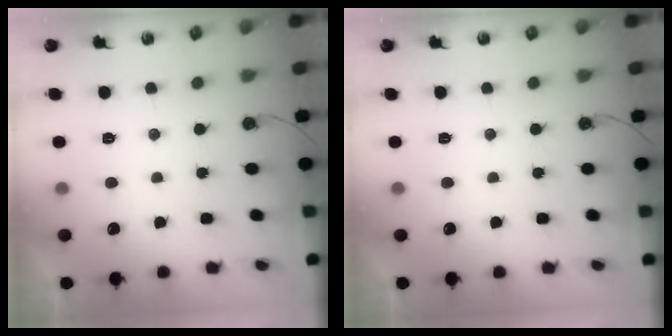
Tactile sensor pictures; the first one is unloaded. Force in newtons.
{"total": 0.0}